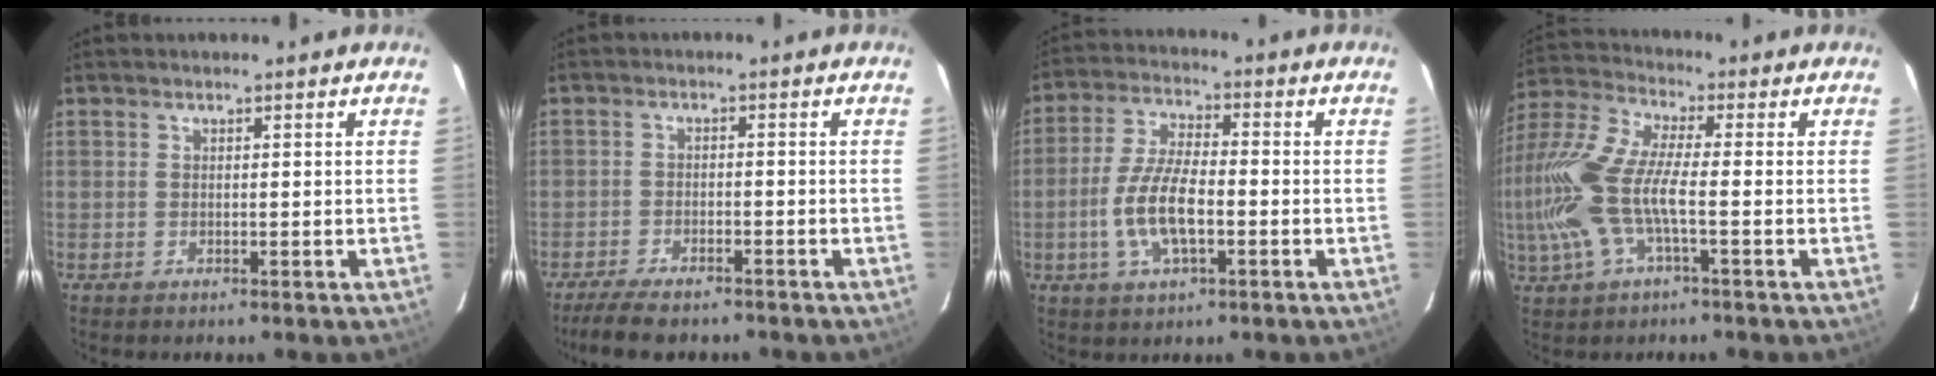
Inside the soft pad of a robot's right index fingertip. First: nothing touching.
{"total": 8.1, "force": [-6.8, 2.2, 3.8], "torque": [-0.093, -0.018, -0.114]}
{"total": 10.0, "force": [-2.8, 3.6, 8.9], "torque": [-0.185, 0.002, -0.054]}
{"total": 15.9, "force": [-2.7, 5.0, 14.9], "torque": [-0.306, -0.005, -0.056]}